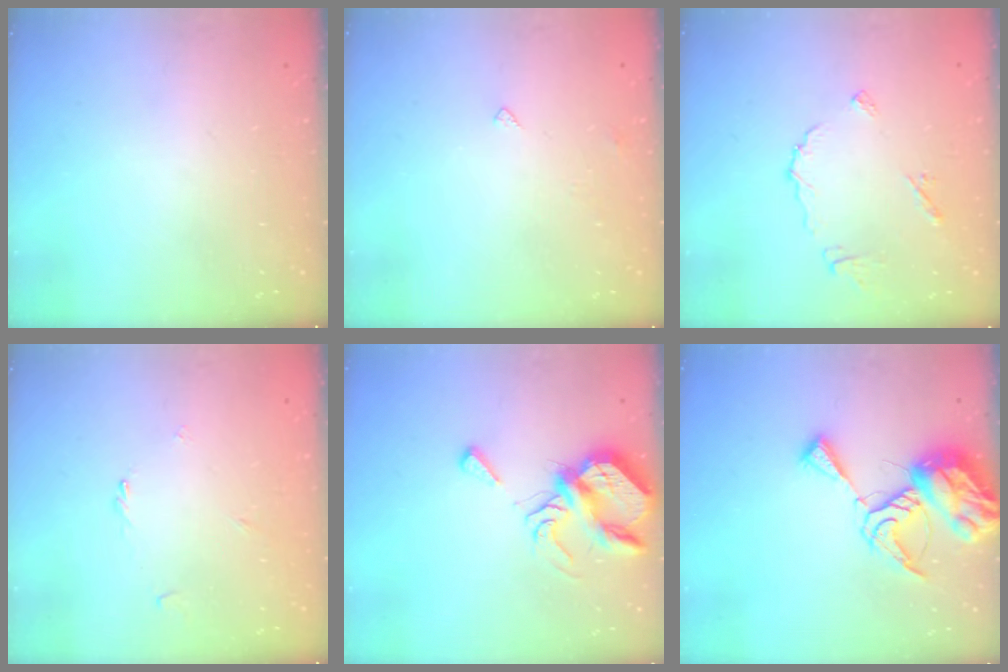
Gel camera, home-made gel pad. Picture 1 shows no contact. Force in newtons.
{"total": 2.4, "press": 2.4, "slide": 0.4}
{"total": 7.8, "press": 7.8, "slide": 0.4}
{"total": 1.2, "press": 1.2, "slide": 0.4}
{"total": 8.0, "press": 8.0, "slide": 0.9}
{"total": 13.3, "press": 13.2, "slide": 1.4}